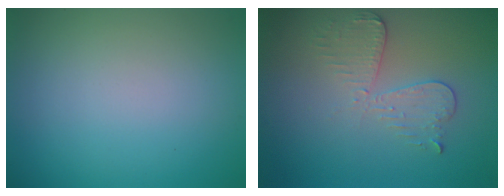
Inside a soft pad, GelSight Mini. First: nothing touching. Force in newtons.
{"total": 3.0, "press": 2.7, "slide": 1.2}